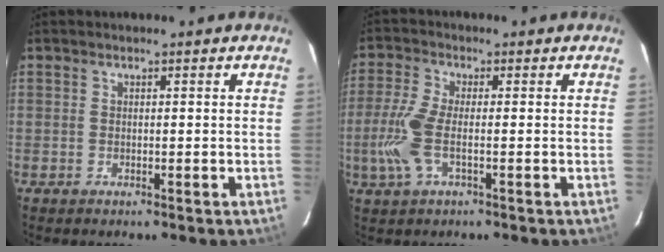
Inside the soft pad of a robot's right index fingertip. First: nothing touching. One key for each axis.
{"total": 7.6, "fx": -1.7, "fy": 2.4, "fz": 7.0, "tx": -0.163, "ty": -0.002, "tz": -0.036}